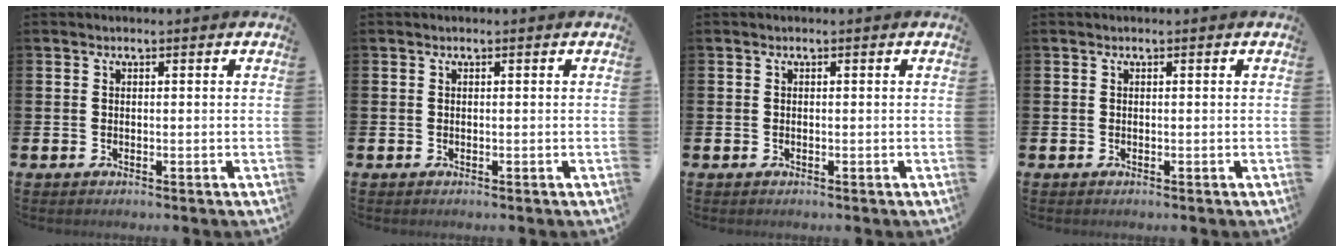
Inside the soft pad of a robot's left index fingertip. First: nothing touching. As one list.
[{"total": 0.0}, {"total": 0.0}, {"total": 0.0}]